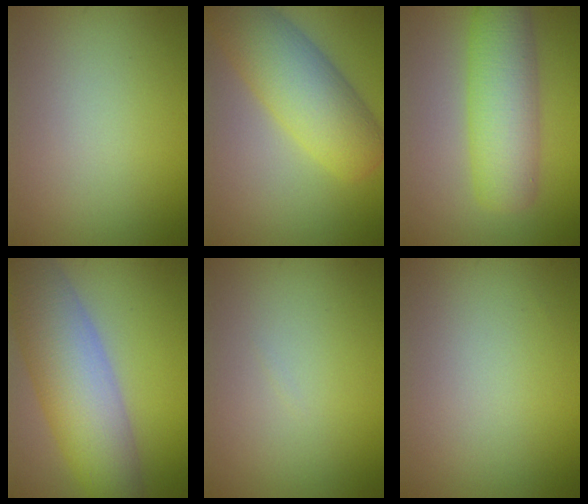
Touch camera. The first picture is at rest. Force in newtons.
{"total": 7.7, "press": 7.7, "slide": 0.3}
{"total": 6.5, "press": 6.5, "slide": 0.2}
{"total": 9.3, "press": 9.3, "slide": 0.6}
{"total": 0.0}
{"total": 0.0}